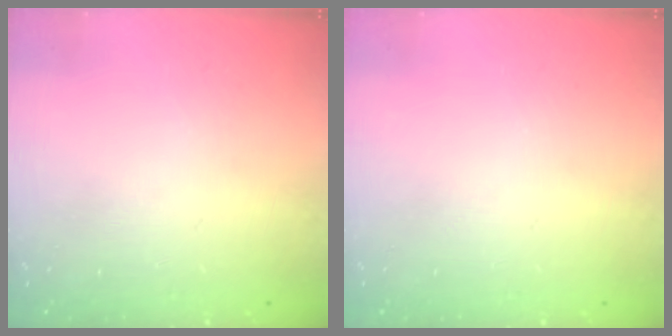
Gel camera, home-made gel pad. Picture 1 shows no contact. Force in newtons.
{"total": 0.0}